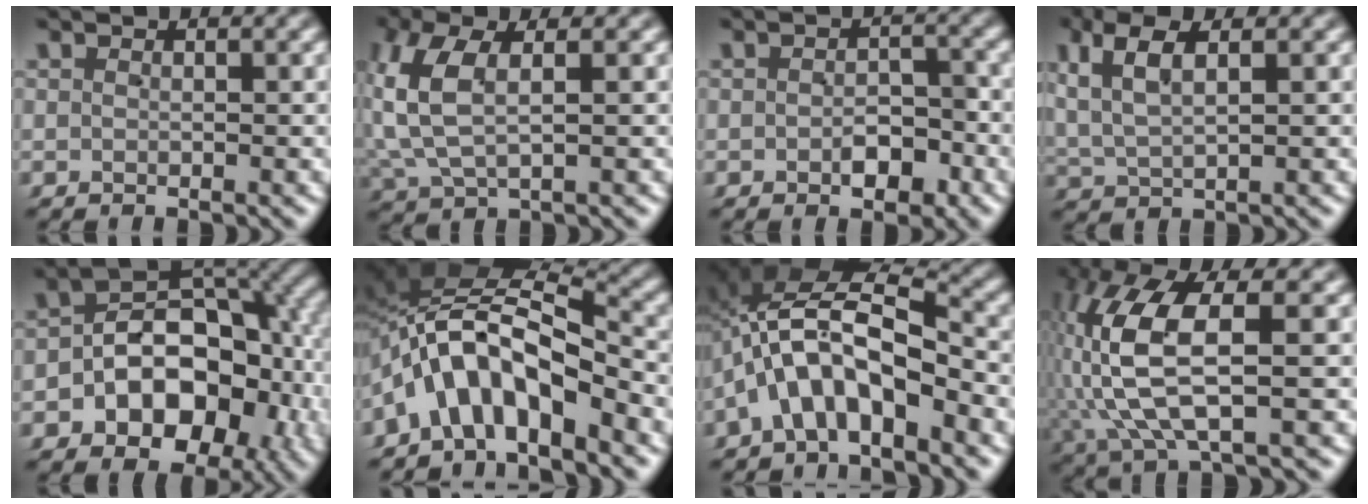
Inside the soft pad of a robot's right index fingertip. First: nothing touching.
{"total": 6.5, "force": [1.2, 4.2, 4.8], "torque": [-0.130, -0.002, 0.027]}
{"total": 3.2, "force": [-1.4, 2.1, 2.0], "torque": [-0.015, 0.003, -0.025]}
{"total": 4.7, "force": [2.0, 2.8, 3.3], "torque": [-0.082, 0.003, 0.040]}
{"total": 11.9, "force": [-1.6, 8.5, 8.2], "torque": [-0.136, -0.020, -0.014]}
{"total": 11.5, "force": [-0.7, 7.8, 8.4], "torque": [-0.185, 0.003, -0.023]}
{"total": 10.2, "force": [0.8, 7.1, 7.3], "torque": [-0.150, 0.006, -0.008]}
{"total": 9.6, "force": [0.9, 4.7, 8.3], "torque": [-0.198, -0.005, 0.025]}